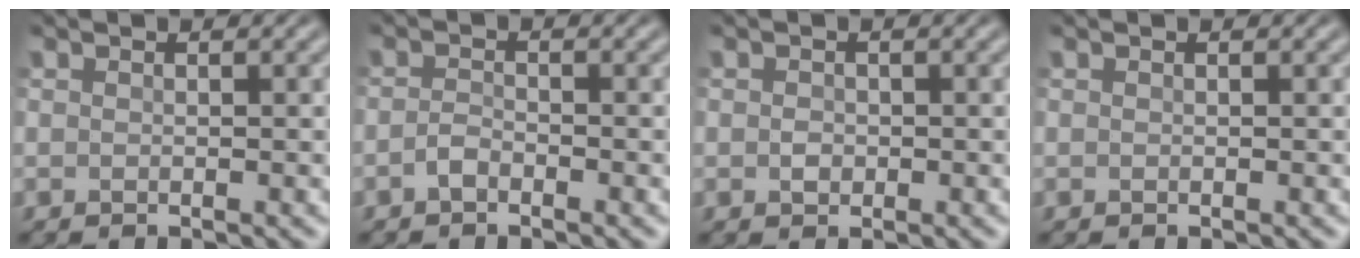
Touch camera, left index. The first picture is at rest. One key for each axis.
{"total": 0.9, "fx": -0.6, "fy": 0.4, "fz": 0.5, "tx": -0.013, "ty": 0.008, "tz": -0.016}
{"total": 0.8, "fx": 0.0, "fy": 0.7, "fz": 0.3, "tx": -0.006, "ty": 0.002, "tz": -0.002}
{"total": 0.0}